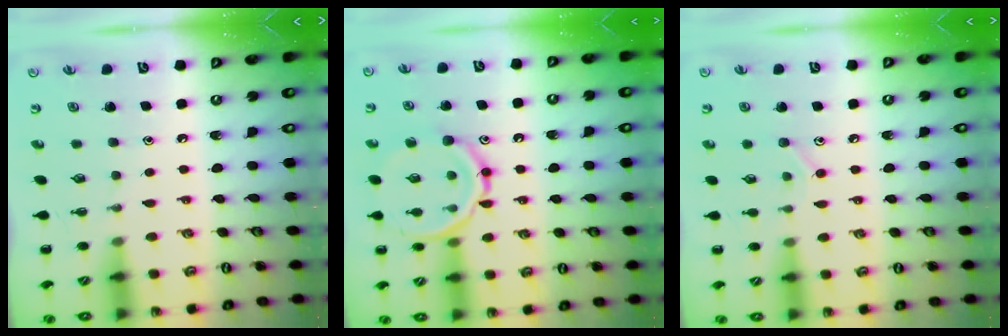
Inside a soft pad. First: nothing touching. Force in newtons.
{"total": 14.5, "press": 14.4, "slide": 1.5}
{"total": 7.3, "press": 7.0, "slide": 2.1}